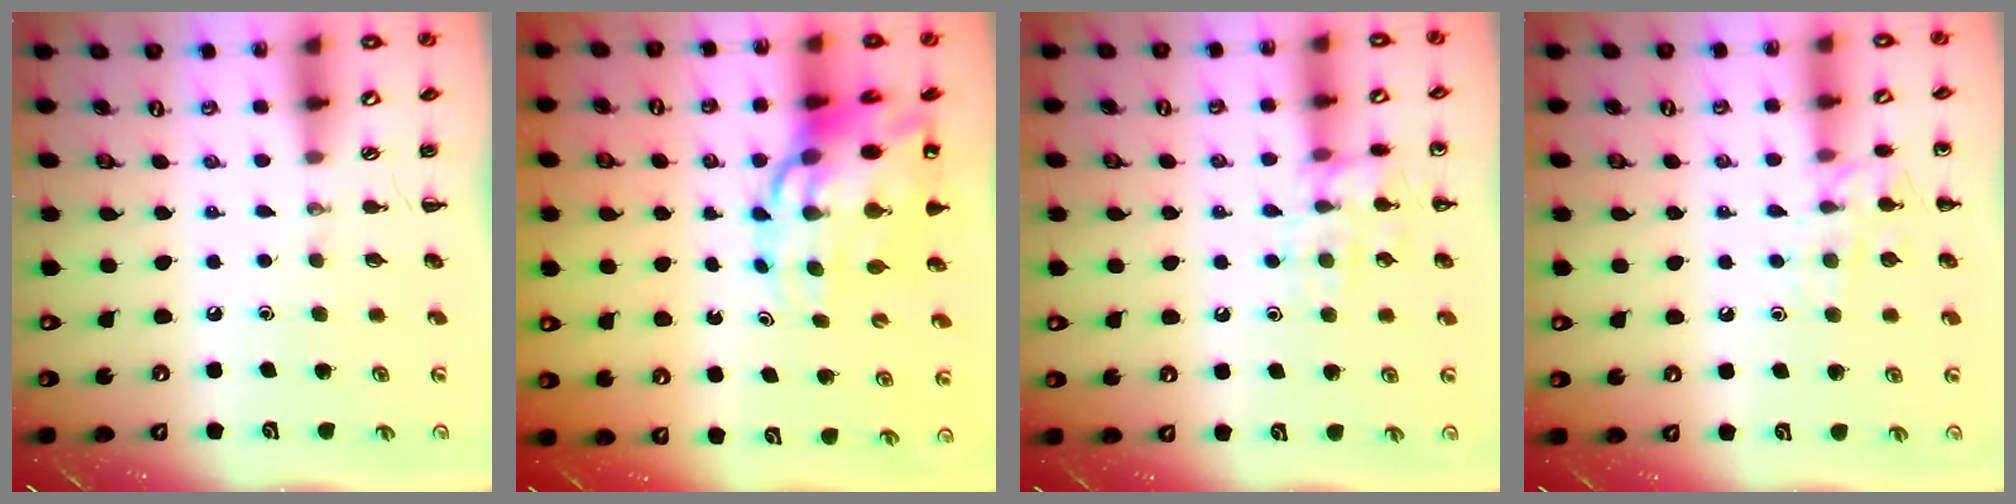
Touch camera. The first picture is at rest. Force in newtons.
{"total": 16.8, "press": 16.1, "slide": 4.6}
{"total": 10.7, "press": 10.7, "slide": 0.8}
{"total": 10.0, "press": 10.0, "slide": 0.9}